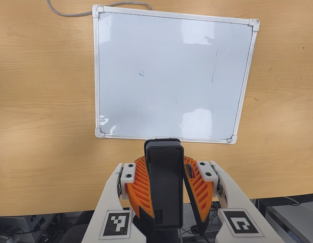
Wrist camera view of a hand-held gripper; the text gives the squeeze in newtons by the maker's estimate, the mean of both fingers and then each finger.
{"total": 11.2, "left": 10.2, "right": 12.2}